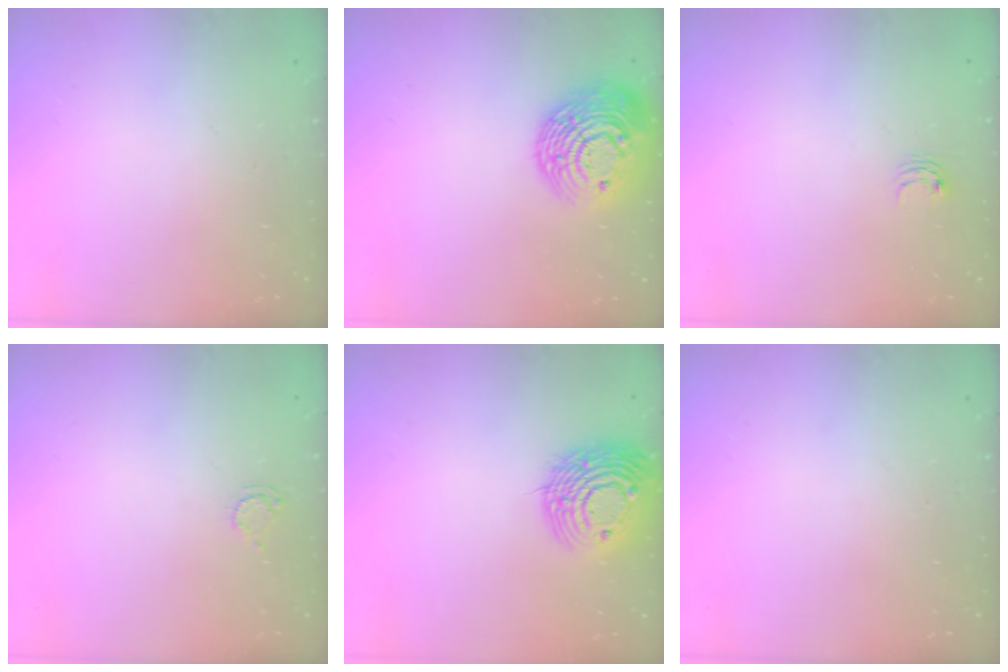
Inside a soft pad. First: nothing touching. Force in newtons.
{"total": 19.7, "press": 19.7, "slide": 1.1}
{"total": 3.1, "press": 3.1, "slide": 0.4}
{"total": 2.9, "press": 2.9, "slide": 0.3}
{"total": 17.1, "press": 17.0, "slide": 1.6}
{"total": 0.0}